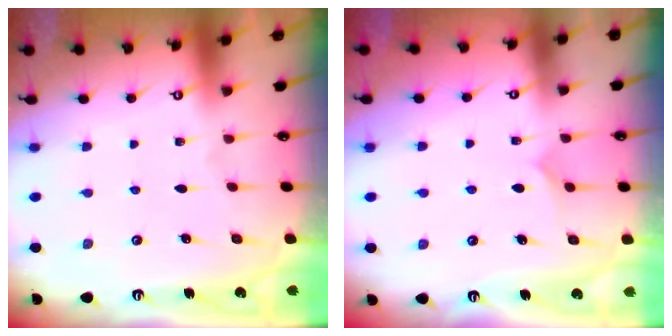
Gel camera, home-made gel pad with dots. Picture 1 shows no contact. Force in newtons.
{"total": 5.6, "press": 5.6, "slide": 0.7}